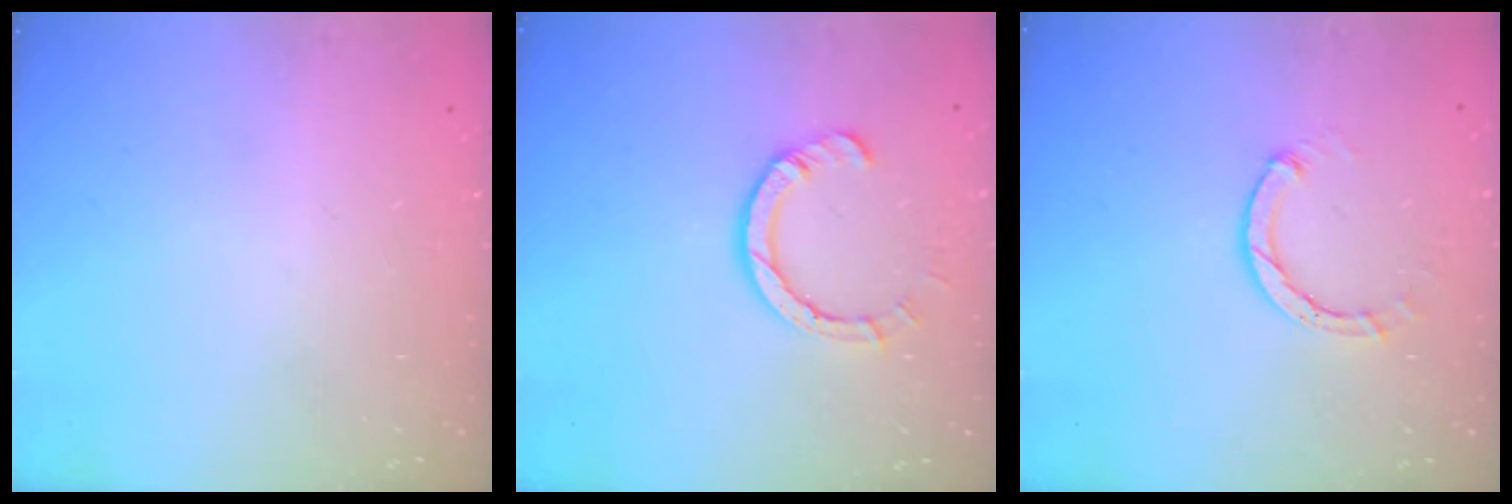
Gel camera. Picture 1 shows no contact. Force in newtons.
{"total": 5.5, "press": 5.5, "slide": 0.4}
{"total": 3.0, "press": 3.0, "slide": 0.4}